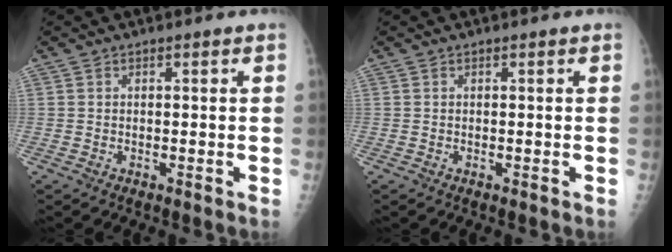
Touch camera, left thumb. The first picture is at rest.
{"total": 0.0}